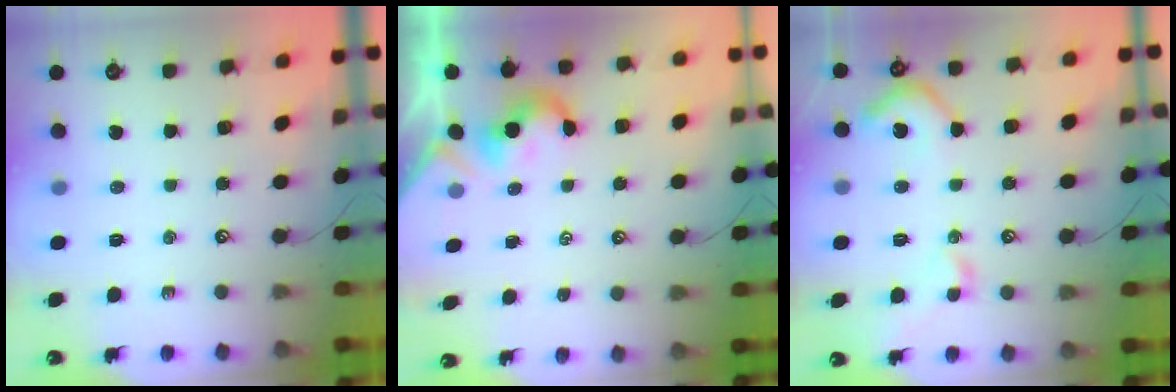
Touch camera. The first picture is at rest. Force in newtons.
{"total": 2.0, "press": 1.9, "slide": 0.5}
{"total": 6.7, "press": 6.7, "slide": 0.8}